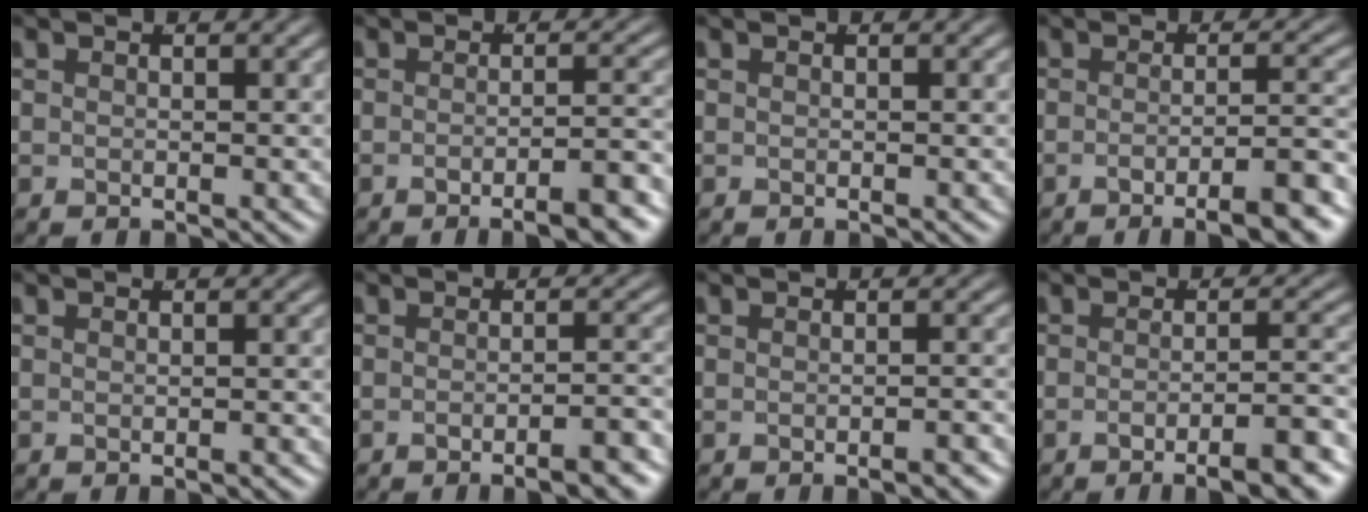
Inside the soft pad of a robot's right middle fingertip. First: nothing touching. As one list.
[{"total": 4.6, "force": [-3.4, 0.3, 3.0], "torque": [-0.030, 0.008, -0.060]}, {"total": 0.0}, {"total": 5.9, "force": [-4.3, 0.7, 4.1], "torque": [-0.043, 0.001, -0.069]}, {"total": 0.5, "force": [-0.4, -0.1, 0.3], "torque": [-0.005, 0.008, -0.012]}, {"total": 3.4, "force": [-2.7, 0.1, 2.1], "torque": [-0.018, 0.013, -0.051]}, {"total": 1.4, "force": [-1.1, 0.0, 0.7], "torque": [-0.007, 0.013, -0.025]}, {"total": 5.2, "force": [-3.8, 0.5, 3.5], "torque": [-0.039, 0.004, -0.064]}]